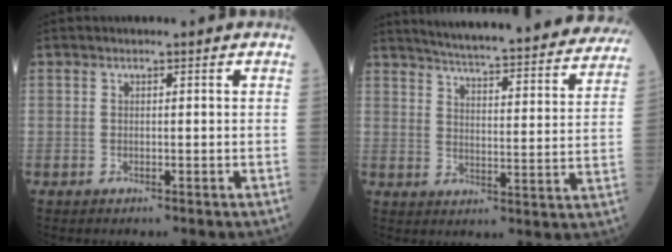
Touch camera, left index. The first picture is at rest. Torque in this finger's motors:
{"motor_torque": [0.61, -0.82, 0.25, 0.13]}